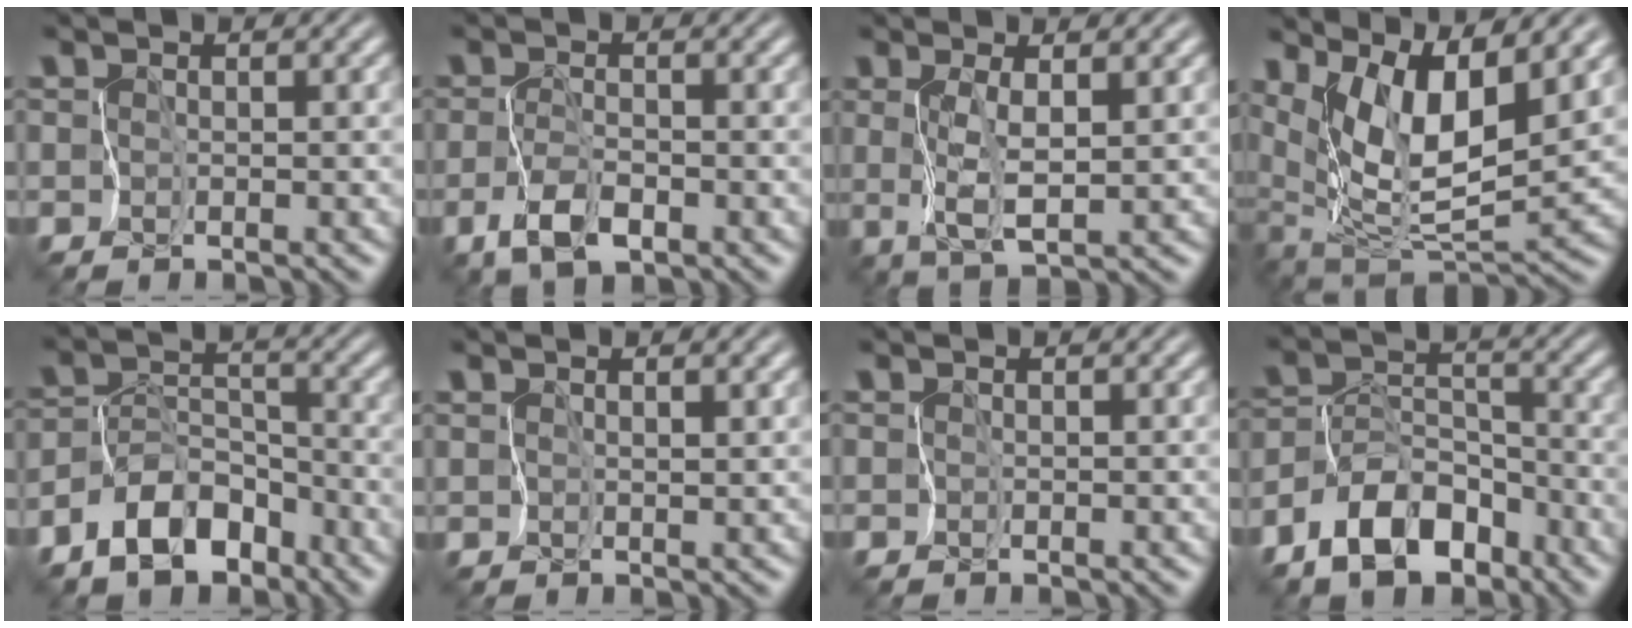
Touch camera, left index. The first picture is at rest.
{"total": 2.8, "force": [-1.3, 1.2, 2.2], "torque": [-0.043, 0.004, -0.026]}
{"total": 2.7, "force": [1.1, 0.0, 2.4], "torque": [-0.059, 0.002, 0.030]}
{"total": 8.3, "force": [4.6, 2.1, 6.6], "torque": [-0.133, -0.006, 0.093]}
{"total": 6.4, "force": [-4.4, 3.4, 3.1], "torque": [-0.046, 0.009, -0.089]}
{"total": 1.0, "force": [0.9, 0.0, 0.5], "torque": [-0.005, 0.003, 0.024]}
{"total": 0.0}
{"total": 7.1, "force": [-4.9, 3.7, 3.7], "torque": [-0.059, 0.013, -0.099]}